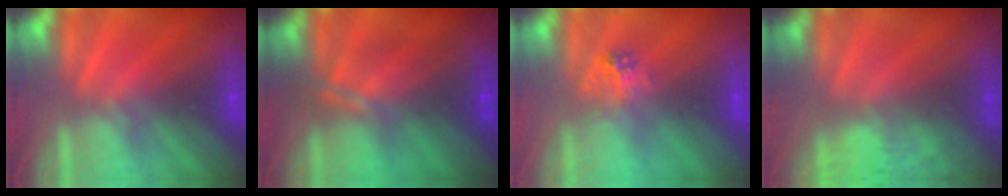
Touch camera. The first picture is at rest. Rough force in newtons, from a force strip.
{"total": 7.1}
{"total": 2.3}
{"total": 9.3}